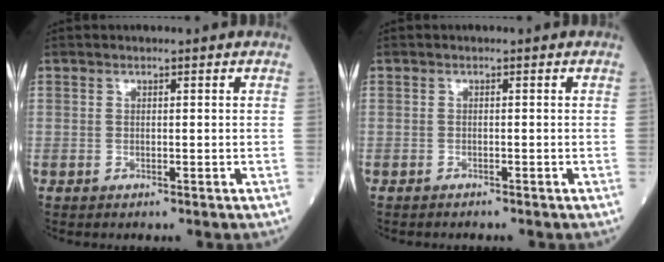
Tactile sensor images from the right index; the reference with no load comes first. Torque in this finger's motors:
{"motor_torque": [-0.10, 0.12, -0.03, 0.02]}